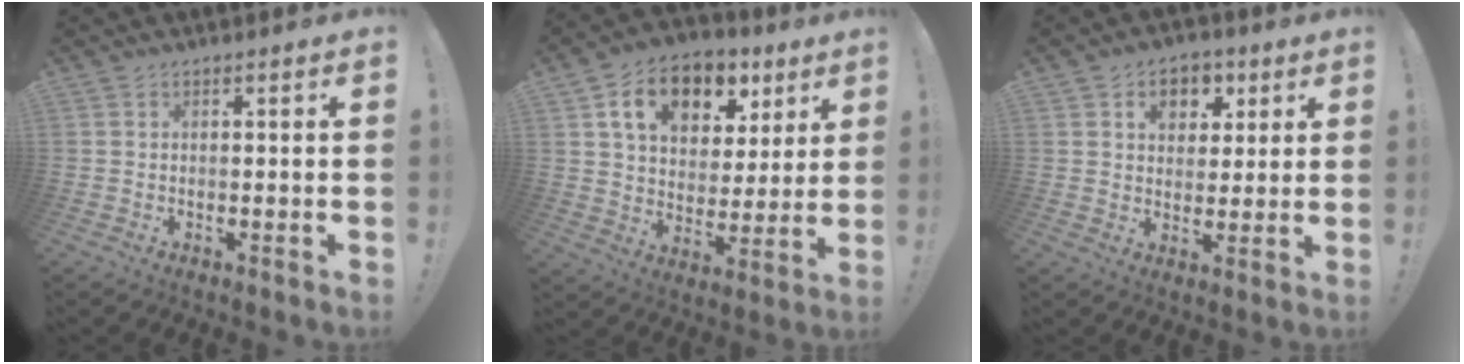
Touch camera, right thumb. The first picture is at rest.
{"total": 15.0, "force": [7.5, 10.0, 8.3], "torque": [-0.133, -0.025, 0.138]}
{"total": 8.3, "force": [3.5, 6.4, 4.0], "torque": [-0.055, -0.008, 0.064]}